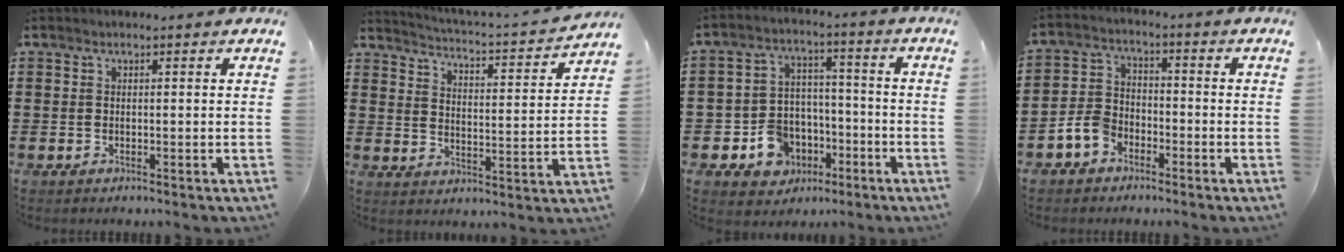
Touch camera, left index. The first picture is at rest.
{"total": 2.5, "force": [2.4, -0.4, 0.5], "torque": [-0.031, -0.032, 0.030]}
{"total": 8.2, "force": [-3.4, 7.1, 2.4], "torque": [-0.075, 0.025, -0.059]}
{"total": 5.0, "force": [-3.2, 3.2, 2.0], "torque": [-0.059, 0.008, -0.068]}